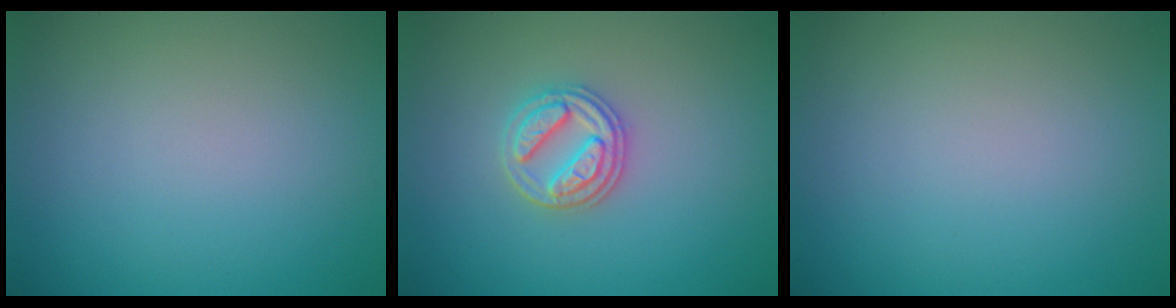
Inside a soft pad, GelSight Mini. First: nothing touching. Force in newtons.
{"total": 3.0, "press": 2.8, "slide": 1.0}
{"total": 0.0}